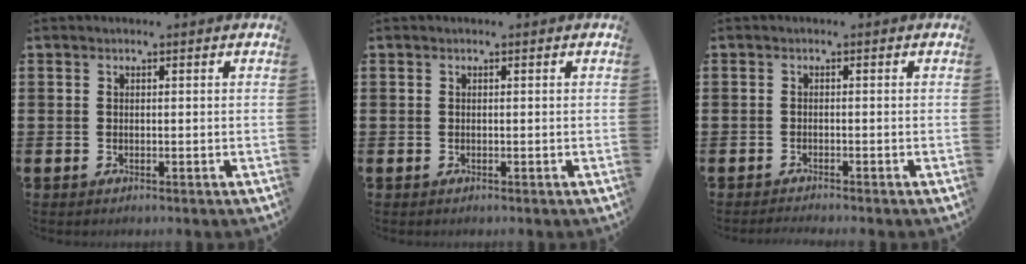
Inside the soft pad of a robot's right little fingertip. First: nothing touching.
{"total": 0.0}
{"total": 0.8, "force": [-0.8, -0.1, -0.1], "torque": [-0.005, -0.001, -0.013]}